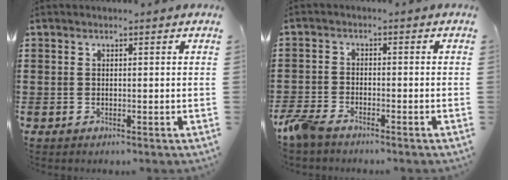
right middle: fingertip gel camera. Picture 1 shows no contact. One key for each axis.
{"total": 3.6, "fx": -3.1, "fy": 1.0, "fz": 1.5, "tx": -0.062, "ty": -0.010, "tz": -0.072}